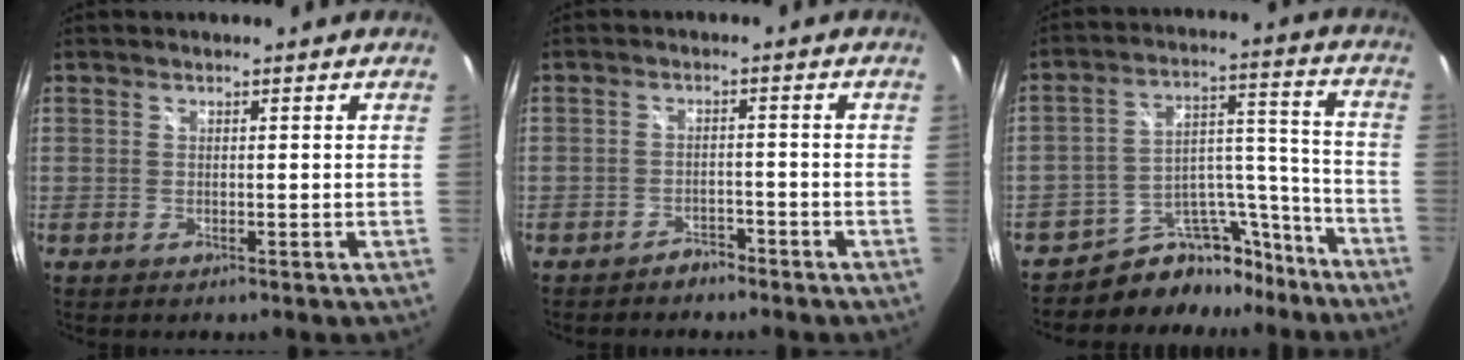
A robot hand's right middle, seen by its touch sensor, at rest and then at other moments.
{"total": 2.9, "force": [-2.6, 1.2, 0.3], "torque": [-0.014, 0.008, -0.037]}
{"total": 13.6, "force": [-11.4, 6.8, 2.8], "torque": [-0.037, 0.073, -0.167]}